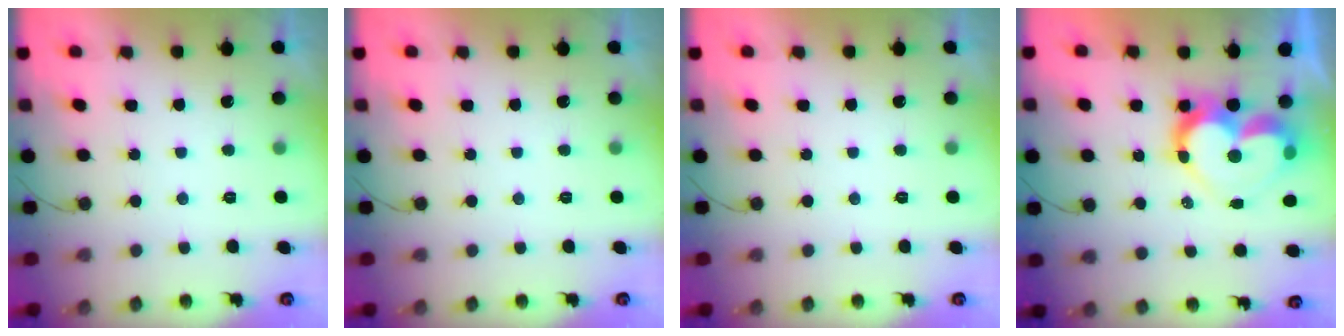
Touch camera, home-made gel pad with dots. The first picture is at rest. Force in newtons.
{"total": 0.0}
{"total": 0.0}
{"total": 13.0, "press": 12.9, "slide": 1.0}